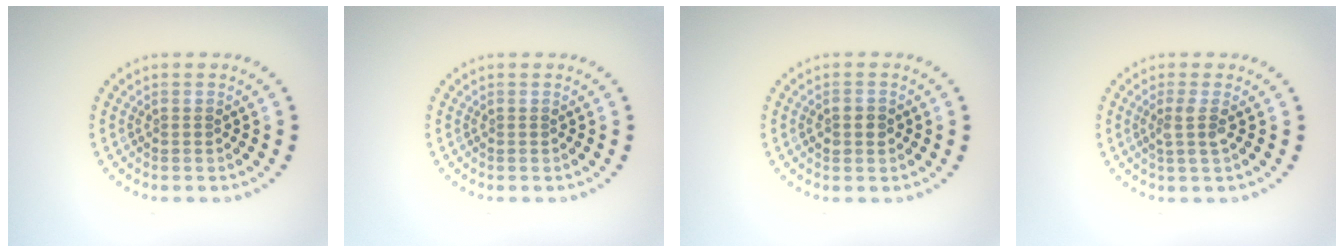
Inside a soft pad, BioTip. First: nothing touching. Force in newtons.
{"total": 0.0}
{"total": 1.6, "press": 1.5, "slide": 0.5}
{"total": 1.7, "press": 1.3, "slide": 1.2}